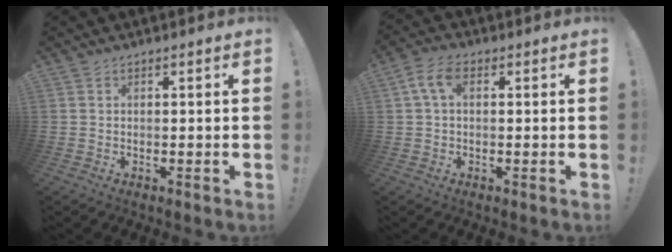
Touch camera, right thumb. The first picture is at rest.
{"total": 5.8, "force": [1.4, 3.3, 4.5], "torque": [-0.093, 0.009, 0.026]}